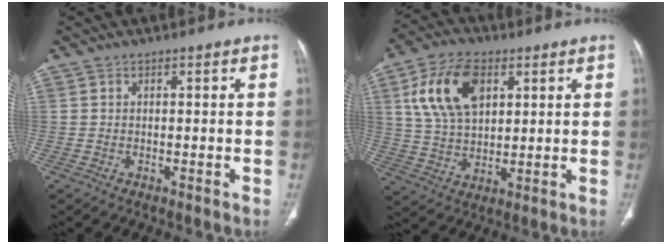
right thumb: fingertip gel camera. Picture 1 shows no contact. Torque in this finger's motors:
{"motor_torque": [-0.62, 0.91, 1.03, 0.06, 0.32]}